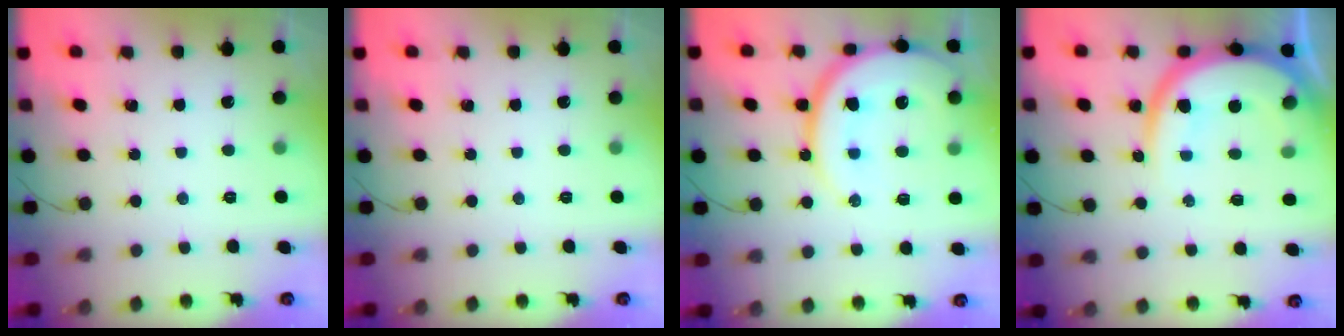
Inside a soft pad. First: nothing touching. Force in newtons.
{"total": 0.0}
{"total": 17.1, "press": 17.1, "slide": 1.4}
{"total": 15.4, "press": 15.3, "slide": 0.8}